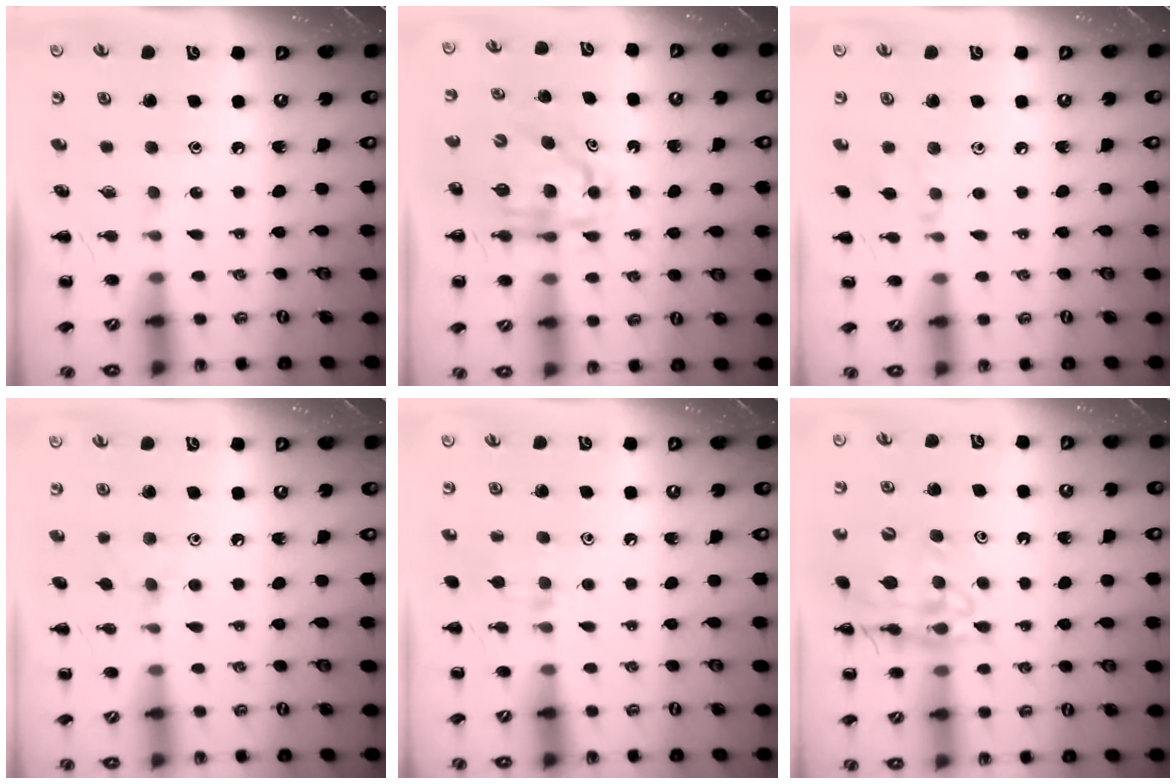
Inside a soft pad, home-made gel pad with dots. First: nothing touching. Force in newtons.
{"total": 6.2, "press": 6.1, "slide": 1.0}
{"total": 5.0, "press": 4.7, "slide": 1.6}
{"total": 5.9, "press": 5.6, "slide": 1.9}
{"total": 7.8, "press": 7.4, "slide": 2.5}
{"total": 15.1, "press": 14.8, "slide": 2.6}